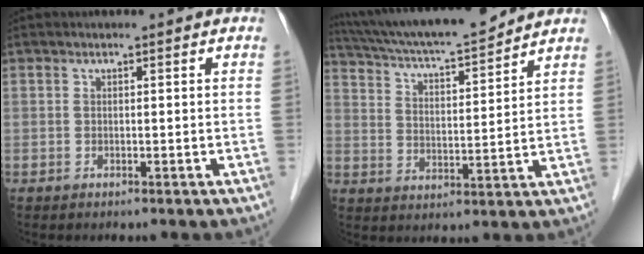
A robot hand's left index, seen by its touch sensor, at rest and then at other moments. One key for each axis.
{"total": 15.9, "fx": 14.6, "fy": 0.7, "fz": 6.3, "tx": -0.118, "ty": 0.012, "tz": 0.238}